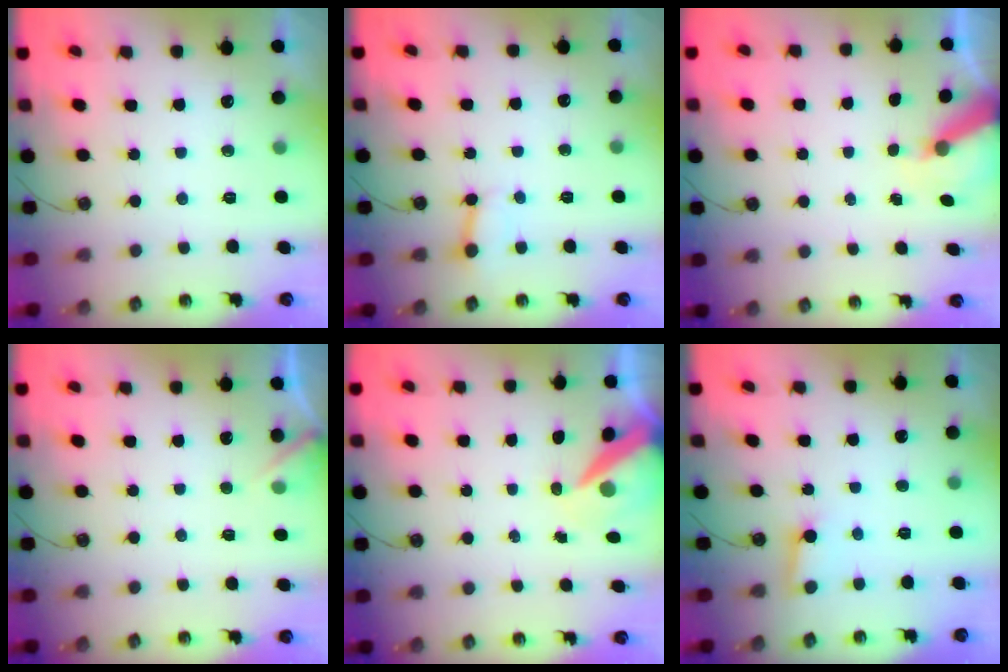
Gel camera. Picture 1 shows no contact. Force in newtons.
{"total": 2.9, "press": 2.9, "slide": 0.2}
{"total": 6.8, "press": 6.7, "slide": 0.8}
{"total": 3.9, "press": 3.8, "slide": 0.4}
{"total": 9.3, "press": 9.2, "slide": 1.1}
{"total": 3.8, "press": 3.7, "slide": 0.4}